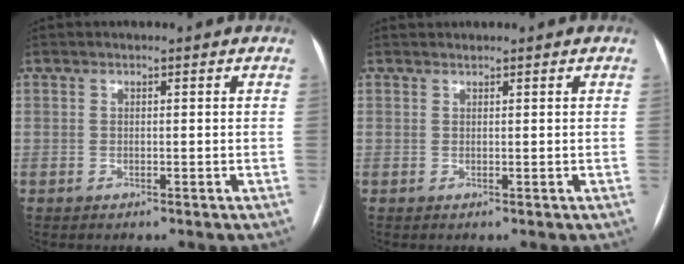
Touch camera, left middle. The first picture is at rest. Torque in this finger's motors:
{"motor_torque": [0.06, -0.22, 0.04, 0.00]}